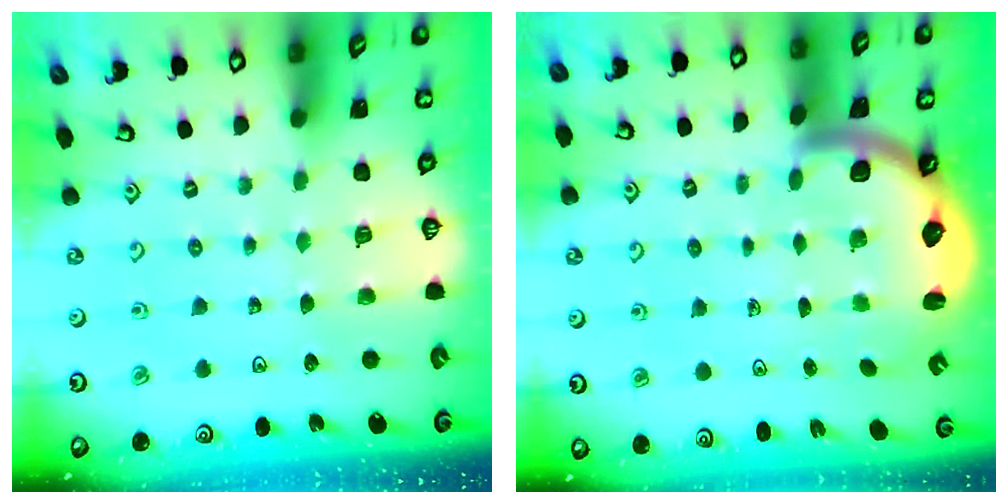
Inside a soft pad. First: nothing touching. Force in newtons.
{"total": 2.8, "press": 2.8, "slide": 0.5}